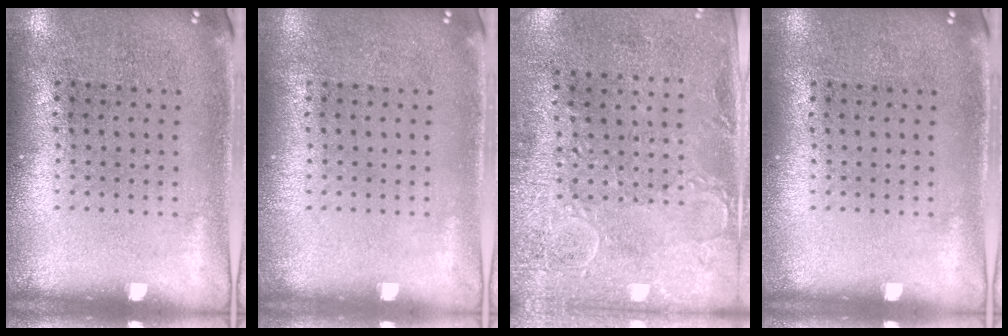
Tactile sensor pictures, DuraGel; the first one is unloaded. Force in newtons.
{"total": 0.0}
{"total": 2.9, "press": 2.3, "slide": 1.7}
{"total": 0.0}